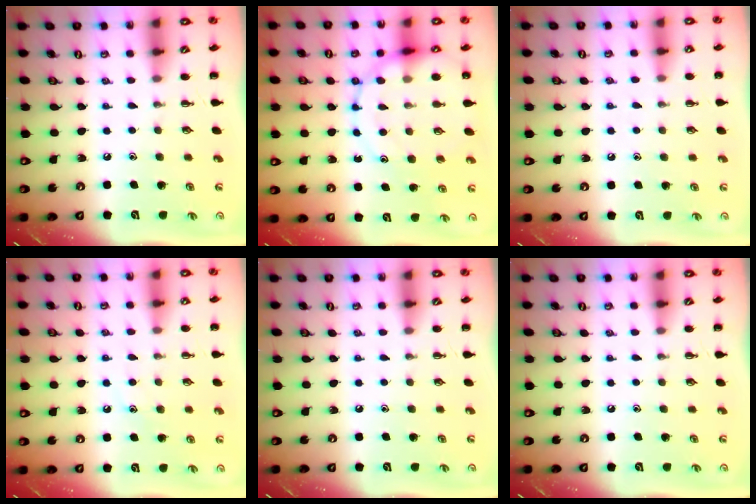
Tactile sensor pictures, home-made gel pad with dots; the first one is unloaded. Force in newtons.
{"total": 15.7, "press": 15.6, "slide": 1.7}
{"total": 5.9, "press": 5.7, "slide": 1.6}
{"total": 8.0, "press": 7.9, "slide": 1.4}
{"total": 0.0}
{"total": 0.0}